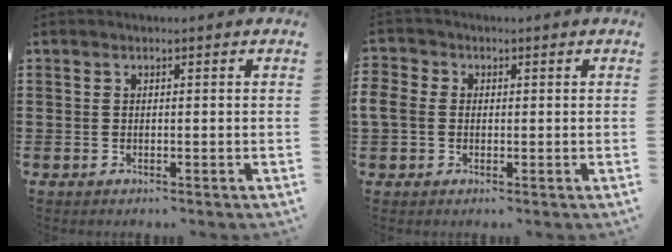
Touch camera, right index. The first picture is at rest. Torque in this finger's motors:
{"motor_torque": [1.60, -0.12, 0.35, 0.21]}